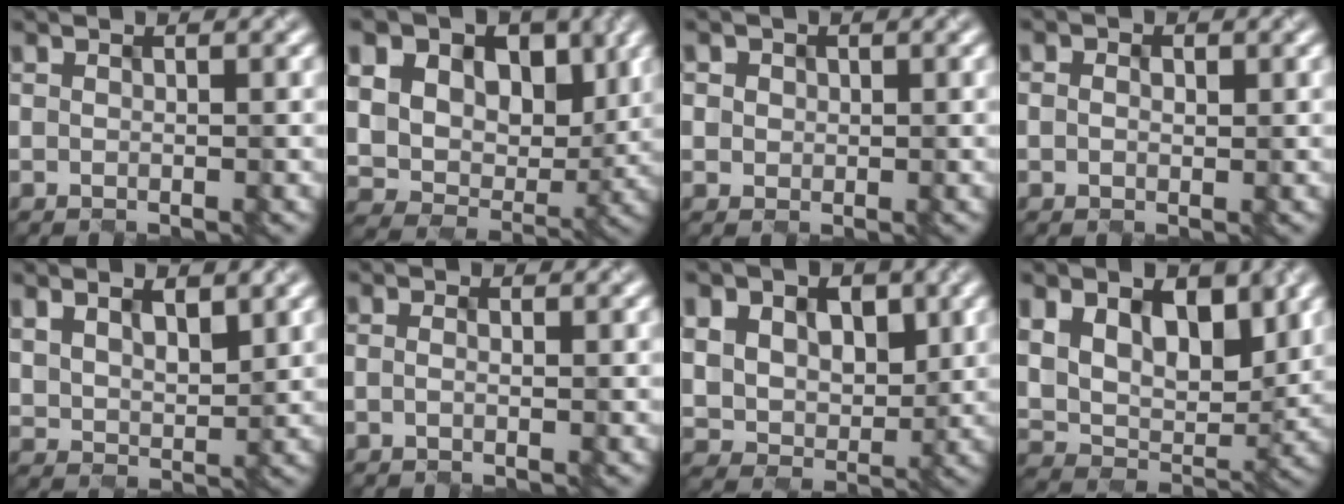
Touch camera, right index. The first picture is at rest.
{"total": 13.0, "force": [4.7, 9.4, 7.7], "torque": [-0.127, 0.029, 0.069]}
{"total": 1.5, "force": [0.5, 1.4, 0.2], "torque": [-0.009, 0.001, 0.008]}
{"total": 1.3, "force": [0.0, 1.1, 0.6], "torque": [-0.008, 0.003, -0.002]}
{"total": 3.8, "force": [1.9, 2.2, 2.5], "torque": [-0.056, -0.004, 0.034]}
{"total": 0.8, "force": [-0.1, 0.5, 0.7], "torque": [-0.004, -0.001, -0.010]}
{"total": 9.9, "force": [3.3, 7.8, 5.2], "torque": [-0.091, 0.019, 0.049]}
{"total": 7.9, "force": [3.0, 5.2, 5.3], "torque": [-0.103, 0.000, 0.031]}